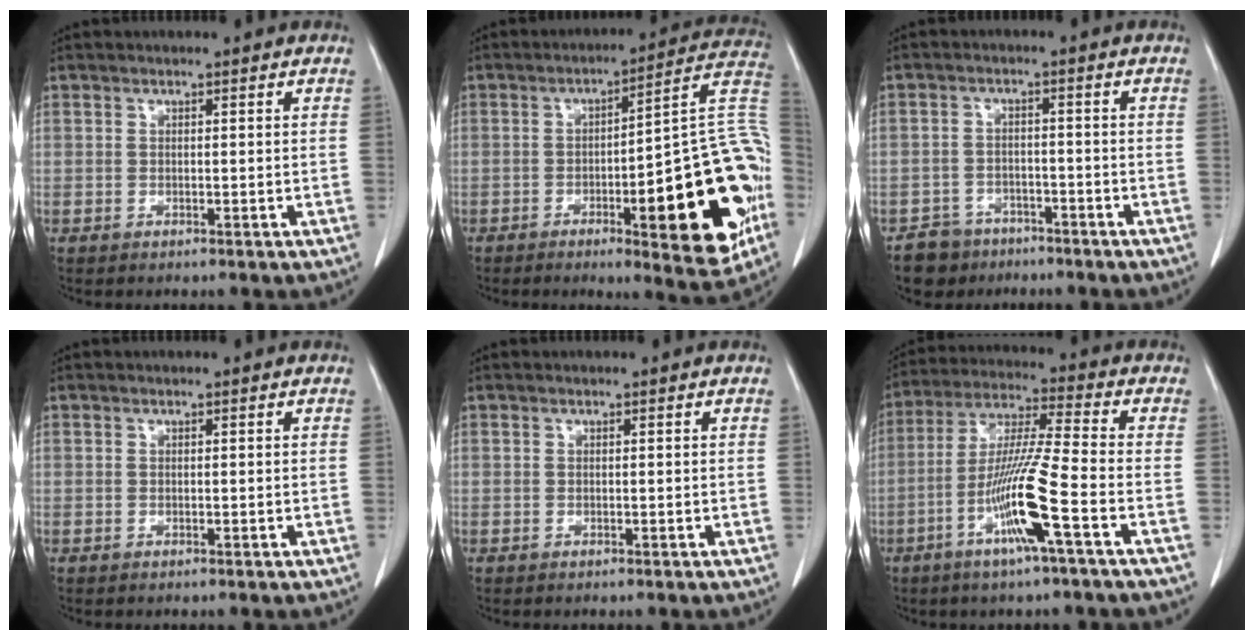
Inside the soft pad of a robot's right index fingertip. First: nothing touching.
{"total": 24.0, "force": [-5.9, 4.2, 22.9], "torque": [-0.230, 0.019, -0.067]}
{"total": 5.0, "force": [-3.6, 3.4, -0.2], "torque": [0.008, 0.009, -0.059]}
{"total": 0.0}
{"total": 0.0}
{"total": 12.3, "force": [-4.8, -0.7, 11.3], "torque": [-0.223, -0.009, -0.096]}